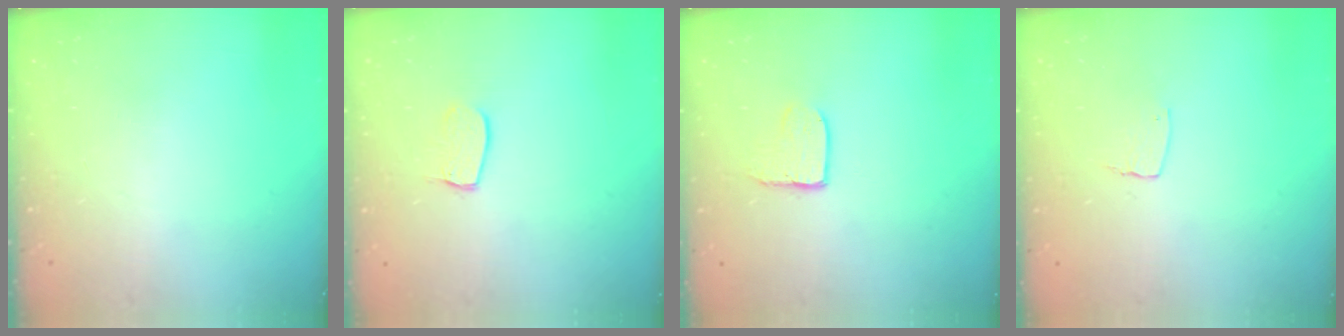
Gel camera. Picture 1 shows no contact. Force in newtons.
{"total": 6.9, "press": 6.9, "slide": 0.2}
{"total": 5.1, "press": 5.0, "slide": 0.4}
{"total": 4.7, "press": 4.7, "slide": 0.4}